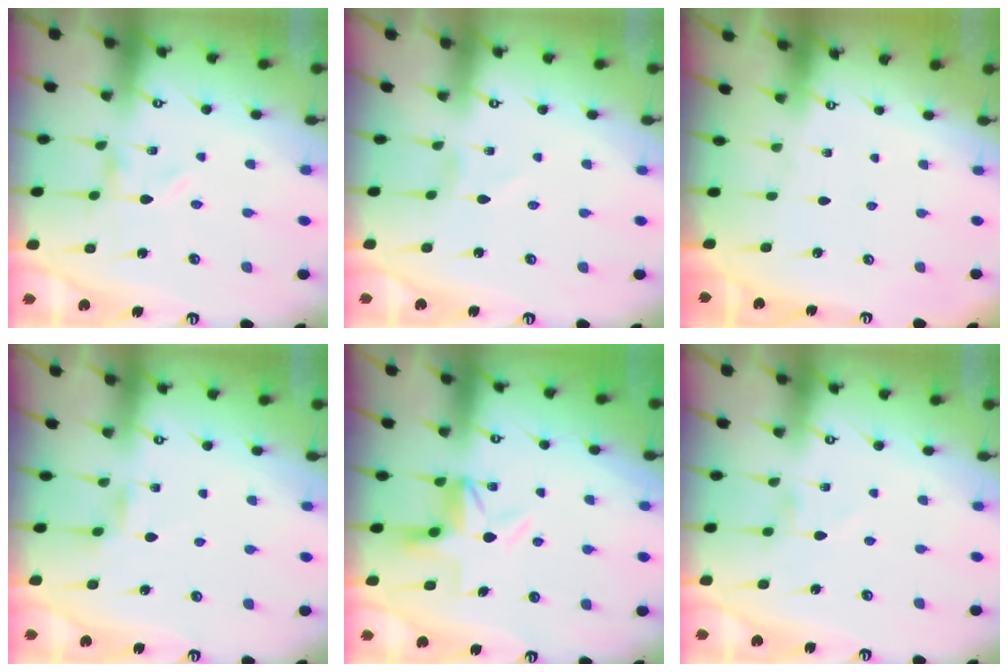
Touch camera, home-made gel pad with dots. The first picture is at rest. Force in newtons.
{"total": 1.0, "press": 1.0, "slide": 0.1}
{"total": 0.0}
{"total": 1.8, "press": 1.8, "slide": 0.3}
{"total": 4.9, "press": 4.6, "slide": 1.7}
{"total": 1.5, "press": 1.5, "slide": 0.4}